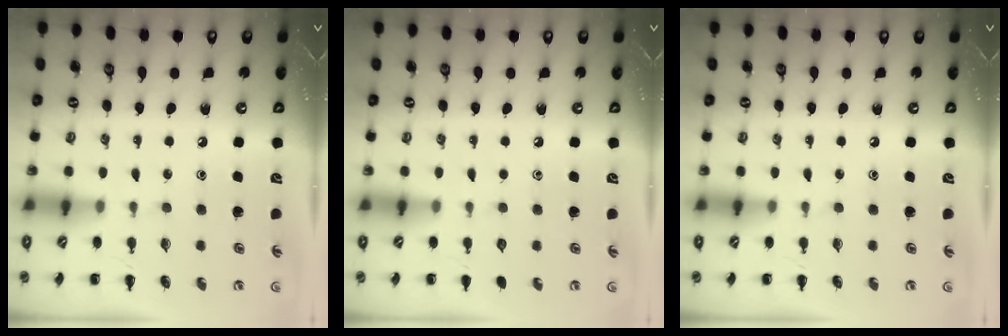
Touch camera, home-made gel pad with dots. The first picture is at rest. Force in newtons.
{"total": 0.0}
{"total": 0.0}